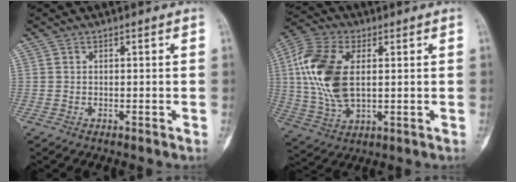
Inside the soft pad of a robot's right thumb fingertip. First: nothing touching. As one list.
[{"total": 15.6, "force": [2.4, 8.6, 12.8], "torque": [-0.273, 0.003, 0.046]}]